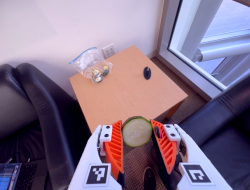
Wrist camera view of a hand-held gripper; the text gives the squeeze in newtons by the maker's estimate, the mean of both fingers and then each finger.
{"total": 8.9, "left": 8.9, "right": 8.9}